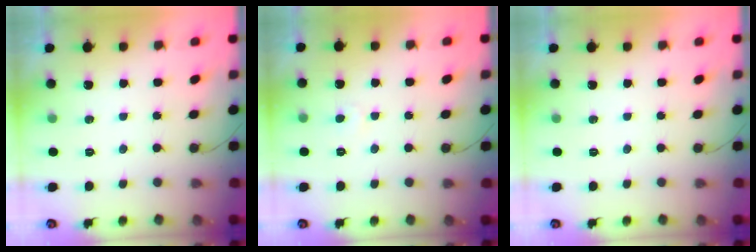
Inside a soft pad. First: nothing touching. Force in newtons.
{"total": 2.3, "press": 2.3, "slide": 0.1}
{"total": 0.0}